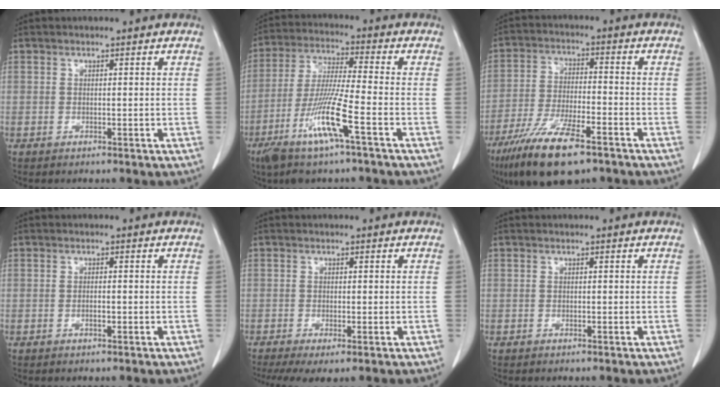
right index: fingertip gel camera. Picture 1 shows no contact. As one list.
[{"total": 12.7, "force": [-5.8, -0.1, 11.3], "torque": [-0.237, -0.024, -0.114]}, {"total": 14.4, "force": [-9.4, 3.5, 10.3], "torque": [-0.209, -0.026, -0.168]}, {"total": 1.4, "force": [-0.4, 0.6, 1.2], "torque": [-0.025, 0.002, -0.006]}, {"total": 6.4, "force": [-3.0, 2.3, 5.2], "torque": [-0.101, -0.012, -0.049]}, {"total": 0.0}]